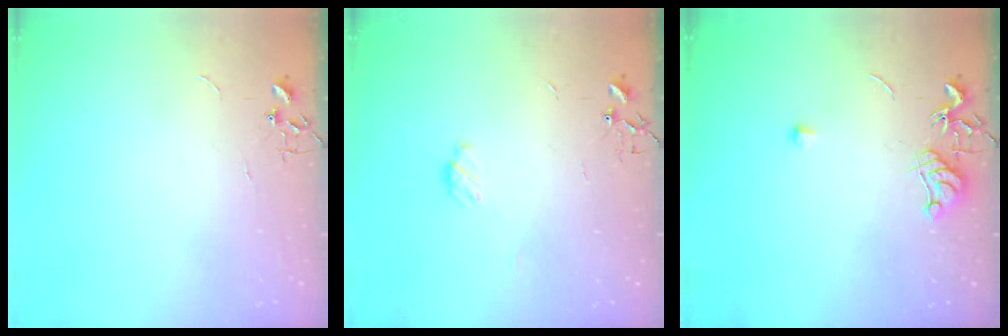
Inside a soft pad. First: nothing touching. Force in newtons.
{"total": 4.2, "press": 4.2, "slide": 0.3}
{"total": 8.1, "press": 8.1, "slide": 0.4}